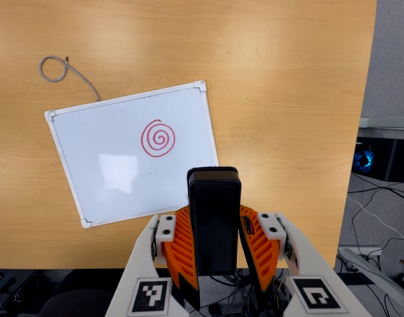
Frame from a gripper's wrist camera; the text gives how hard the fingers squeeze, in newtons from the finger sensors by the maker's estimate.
{"total": 9.5, "left": 7.2, "right": 11.7}